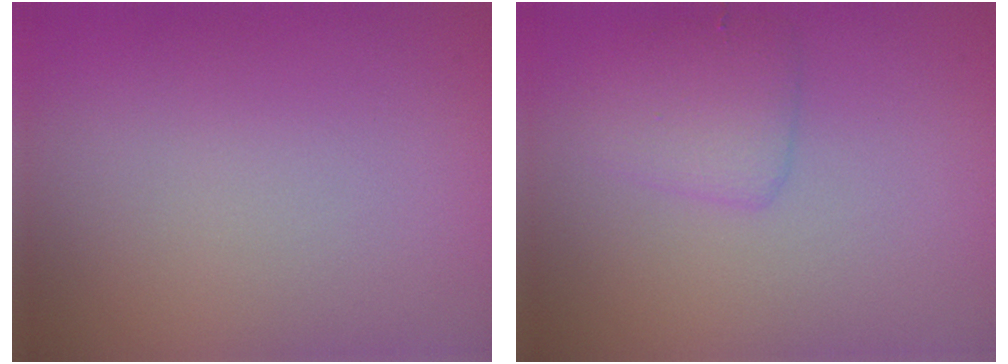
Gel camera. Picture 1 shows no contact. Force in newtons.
{"total": 2.2, "press": 2.2, "slide": 0.2}